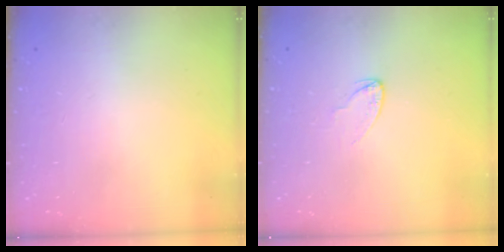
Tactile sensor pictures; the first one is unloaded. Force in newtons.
{"total": 3.4, "press": 3.4, "slide": 0.3}